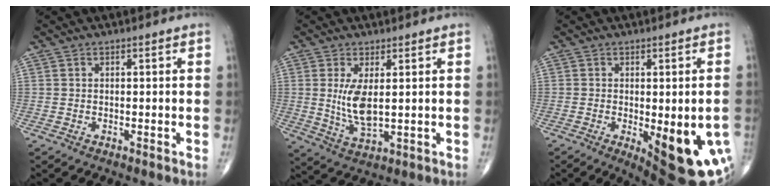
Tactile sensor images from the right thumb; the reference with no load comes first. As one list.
[{"total": 7.1, "force": [1.0, 2.7, 6.4], "torque": [-0.130, -0.022, 0.031]}, {"total": 17.2, "force": [-5.1, 6.2, 15.3], "torque": [-0.134, -0.004, -0.043]}]